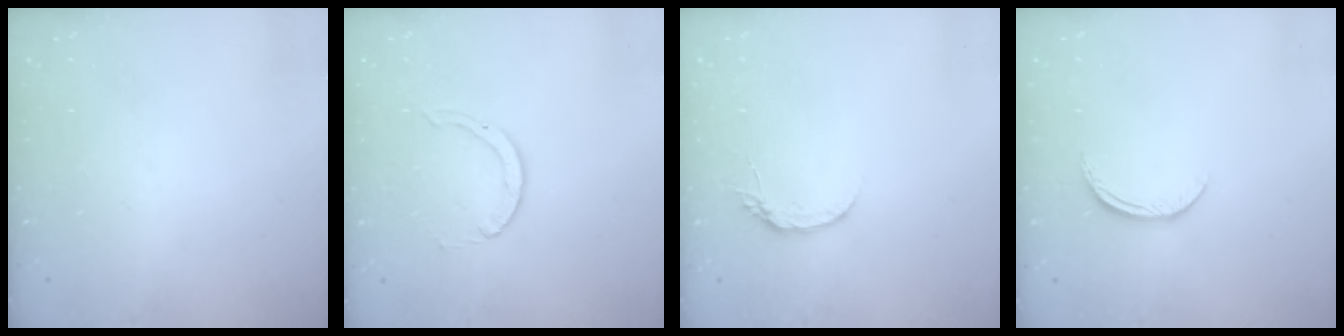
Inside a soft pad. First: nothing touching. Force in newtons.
{"total": 2.0, "press": 2.0, "slide": 0.2}
{"total": 4.9, "press": 4.8, "slide": 0.7}
{"total": 7.2, "press": 7.1, "slide": 0.8}